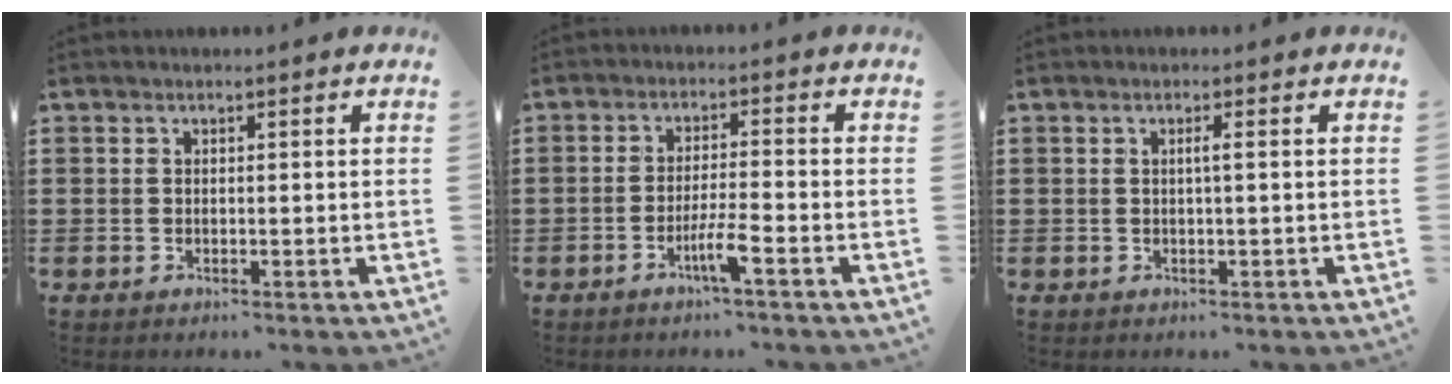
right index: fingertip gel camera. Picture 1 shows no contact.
{"total": 4.2, "force": [-2.4, -0.1, 3.5], "torque": [-0.064, -0.007, -0.045]}
{"total": 1.5, "force": [-0.1, -0.1, 1.5], "torque": [-0.026, -0.001, -0.004]}